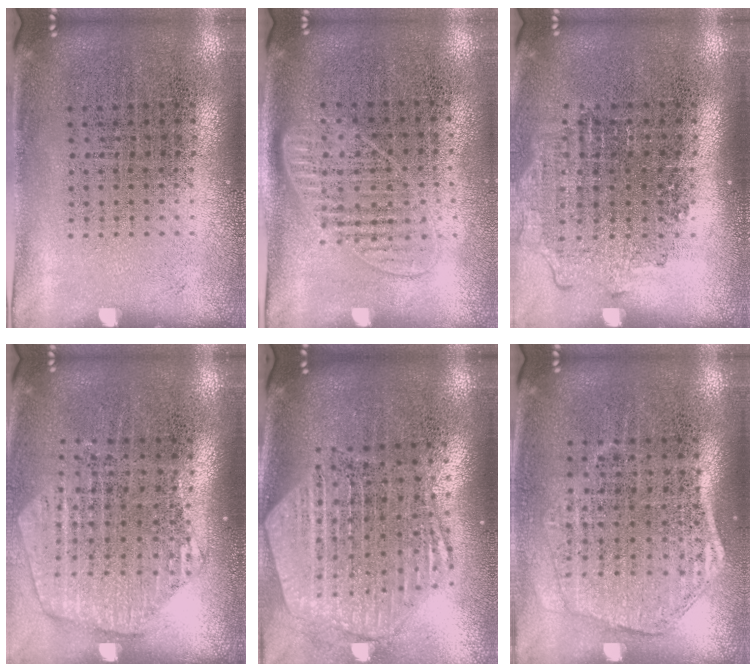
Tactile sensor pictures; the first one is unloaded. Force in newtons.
{"total": 1.3, "press": 1.2, "slide": 0.6}
{"total": 1.2, "press": 1.1, "slide": 0.5}
{"total": 1.7, "press": 1.6, "slide": 0.7}
{"total": 2.7, "press": 2.2, "slide": 1.5}
{"total": 1.5, "press": 1.4, "slide": 0.6}